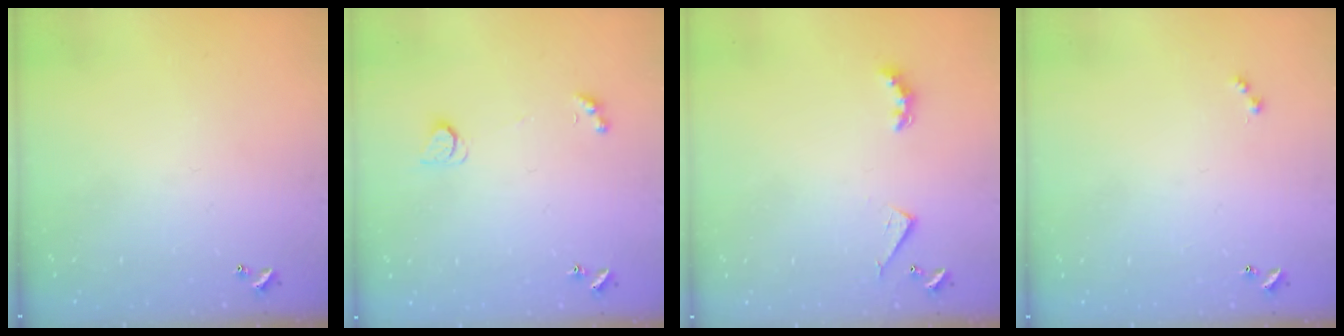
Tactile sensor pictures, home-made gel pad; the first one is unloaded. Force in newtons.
{"total": 2.5, "press": 2.5, "slide": 0.5}
{"total": 3.5, "press": 3.5, "slide": 0.6}
{"total": 0.0}